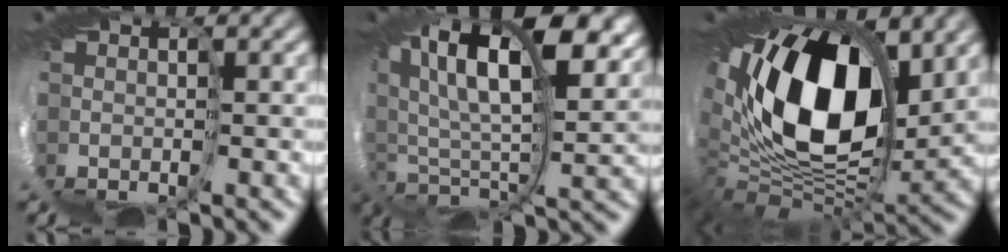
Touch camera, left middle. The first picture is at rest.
{"total": 13.5, "force": [9.1, 4.7, 8.7], "torque": [-0.183, 0.017, 0.167]}
{"total": 13.3, "force": [5.8, 6.1, 10.3], "torque": [-0.191, 0.013, 0.083]}